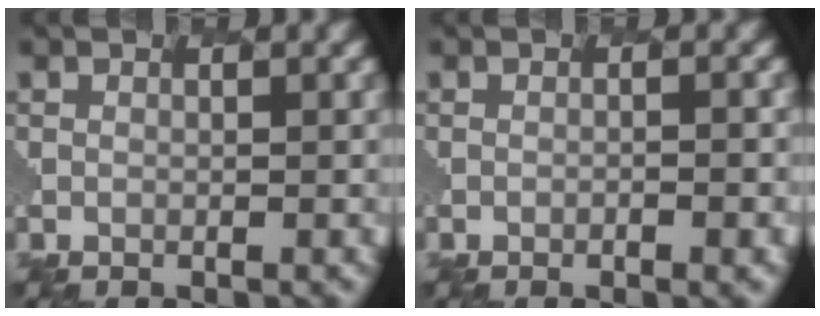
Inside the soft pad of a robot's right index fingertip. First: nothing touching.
{"total": 1.6, "force": [-0.5, 0.3, 1.4], "torque": [-0.023, 0.005, -0.003]}